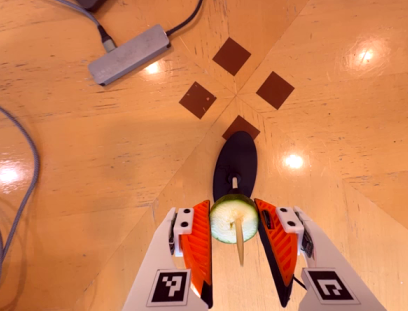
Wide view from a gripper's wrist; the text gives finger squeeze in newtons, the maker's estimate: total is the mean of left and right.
{"total": 8.8, "left": 8.9, "right": 8.7}